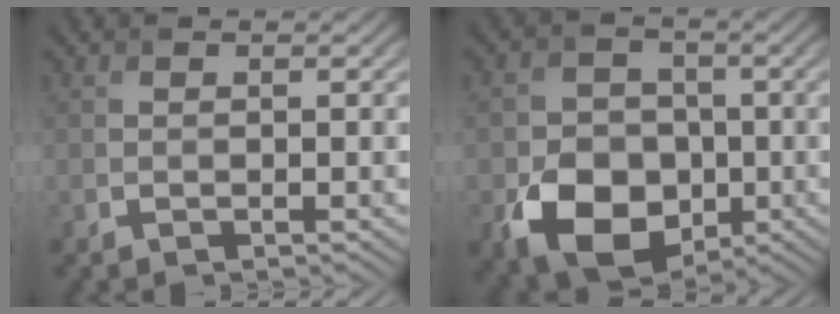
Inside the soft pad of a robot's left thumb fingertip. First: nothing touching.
{"total": 10.0, "force": [-3.3, 7.6, 5.5], "torque": [-0.116, -0.026, -0.063]}